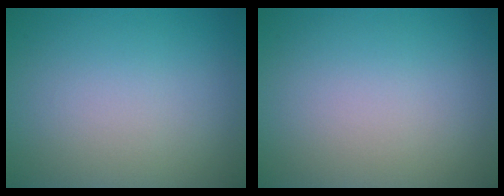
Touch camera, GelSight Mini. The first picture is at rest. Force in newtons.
{"total": 0.0}